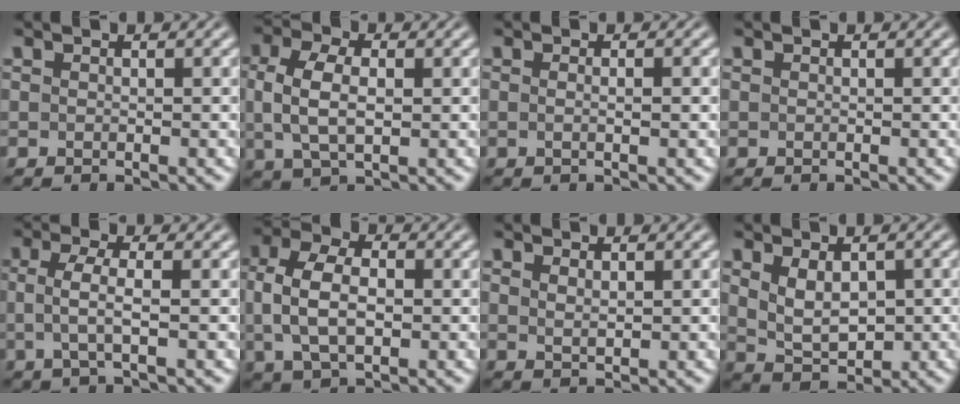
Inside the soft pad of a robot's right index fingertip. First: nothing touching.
{"total": 4.8, "force": [0.3, 3.0, 3.8], "torque": [-0.083, -0.009, 0.014]}
{"total": 1.0, "force": [-0.3, -0.6, 0.8], "torque": [-0.015, -0.006, -0.004]}
{"total": 0.0}
{"total": 3.1, "force": [0.3, 0.8, 3.0], "torque": [-0.054, 0.002, 0.003]}
{"total": 6.2, "force": [0.3, 4.1, 4.6], "torque": [-0.100, -0.007, 0.012]}
{"total": 1.1, "force": [0.7, -0.7, 0.6], "torque": [-0.007, -0.010, 0.026]}
{"total": 5.0, "force": [0.0, 3.4, 3.6], "torque": [-0.067, -0.015, 0.008]}